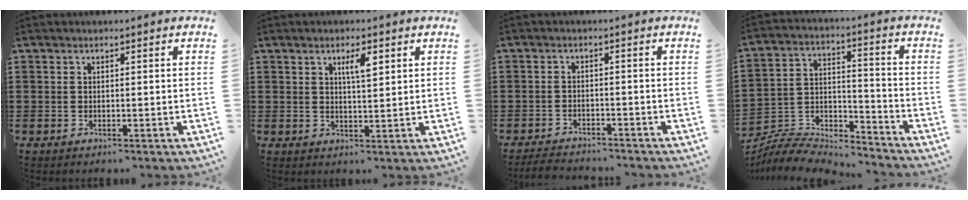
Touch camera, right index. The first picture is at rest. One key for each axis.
{"total": 3.1, "fx": 1.5, "fy": 0.7, "fz": 2.6, "tx": -0.047, "ty": 0.002, "tz": 0.022}
{"total": 2.6, "fx": -2.6, "fy": 0.2, "fz": 0.0, "tx": -0.012, "ty": -0.003, "tz": -0.058}
{"total": 7.3, "fx": -7.0, "fy": 1.6, "fz": 1.3, "tx": -0.039, "ty": 0.004, "tz": -0.141}